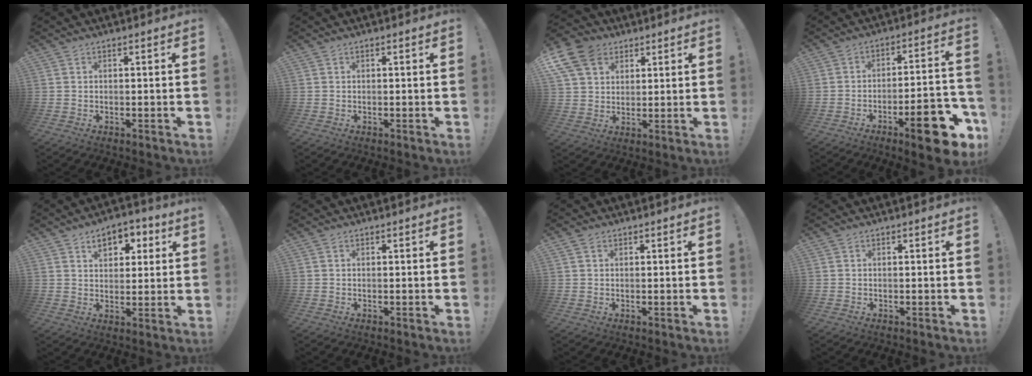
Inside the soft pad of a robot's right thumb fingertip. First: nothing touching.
{"total": 0.0}
{"total": 12.4, "force": [6.0, 9.2, 5.7], "torque": [-0.113, -0.031, 0.120]}
{"total": 15.3, "force": [-9.0, 4.0, 11.7], "torque": [-0.139, 0.058, -0.136]}
{"total": 8.4, "force": [4.5, 5.0, 5.1], "torque": [-0.063, -0.015, 0.077]}
{"total": 0.0}
{"total": 1.0, "force": [0.6, 0.8, 0.3], "torque": [-0.002, 0.000, 0.011]}
{"total": 0.0}